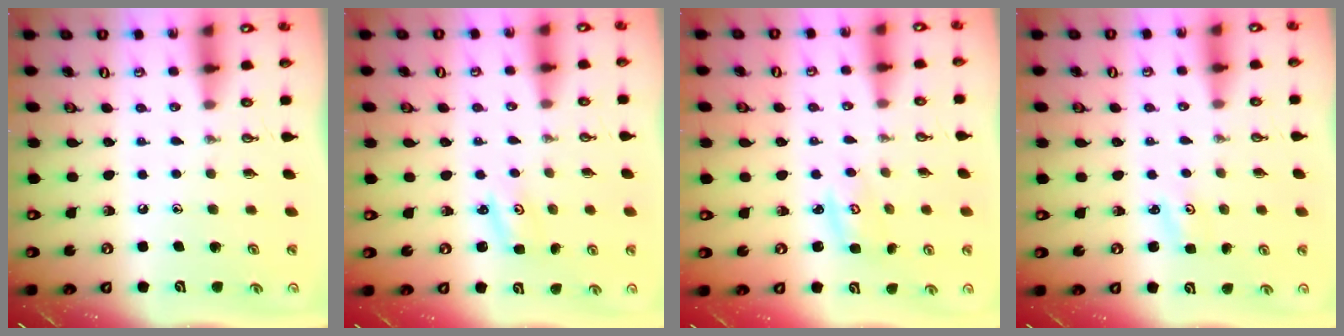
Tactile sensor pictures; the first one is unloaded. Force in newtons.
{"total": 1.8, "press": 1.8, "slide": 0.3}
{"total": 2.7, "press": 2.7, "slide": 0.1}
{"total": 2.0, "press": 2.0, "slide": 0.3}